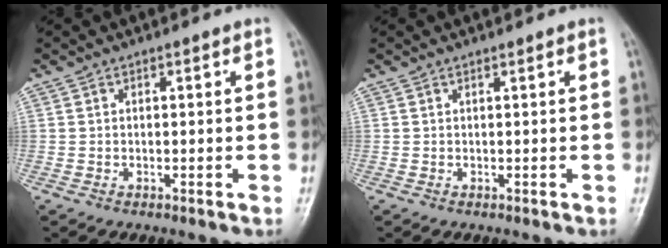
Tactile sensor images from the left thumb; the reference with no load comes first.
{"total": 0.0}